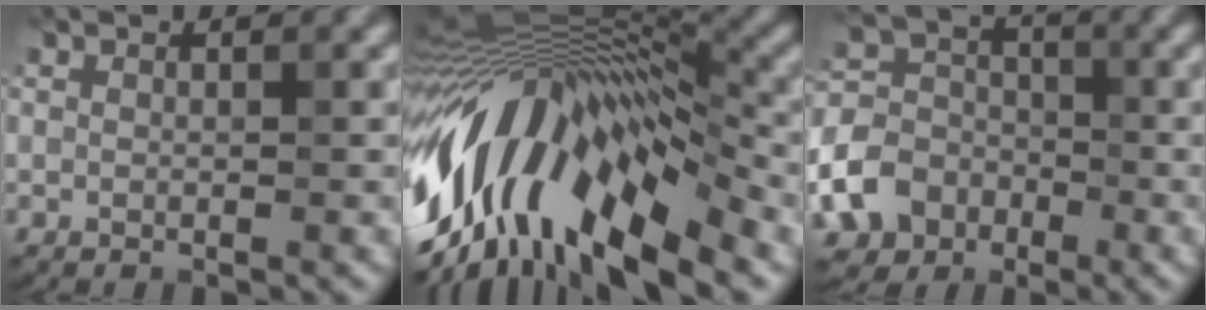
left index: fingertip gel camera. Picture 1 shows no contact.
{"total": 13.2, "force": [-7.0, 5.1, 9.9], "torque": [-0.214, 0.007, -0.089]}
{"total": 7.2, "force": [-5.6, 4.5, 1.0], "torque": [-0.041, -0.025, -0.072]}